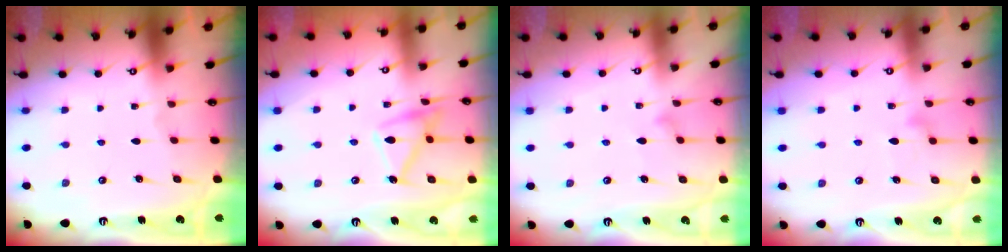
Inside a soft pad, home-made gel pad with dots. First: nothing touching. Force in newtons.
{"total": 13.1, "press": 13.1, "slide": 0.6}
{"total": 8.0, "press": 8.0, "slide": 0.5}
{"total": 9.8, "press": 9.8, "slide": 0.6}